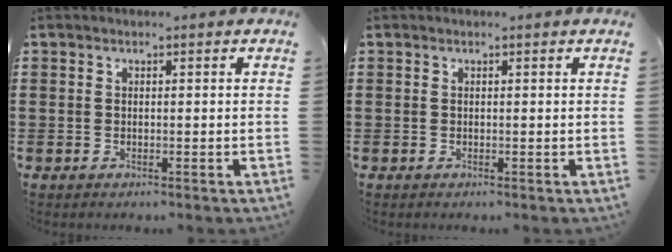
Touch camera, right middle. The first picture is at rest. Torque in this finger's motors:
{"motor_torque": [0.84, -0.98, 0.00, 0.02]}